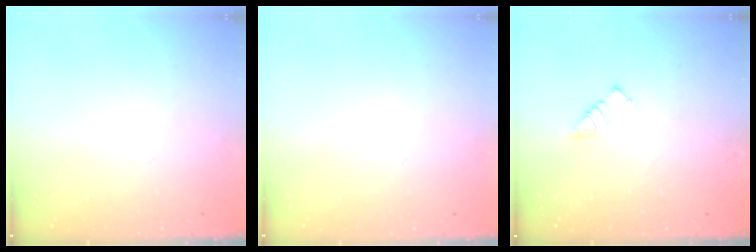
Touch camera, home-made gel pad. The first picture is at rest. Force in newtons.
{"total": 1.8, "press": 1.8, "slide": 0.1}
{"total": 2.9, "press": 2.9, "slide": 0.5}